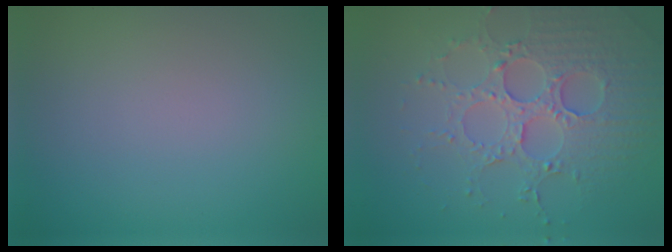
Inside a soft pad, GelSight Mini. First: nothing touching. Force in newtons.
{"total": 5.1, "press": 4.5, "slide": 2.3}